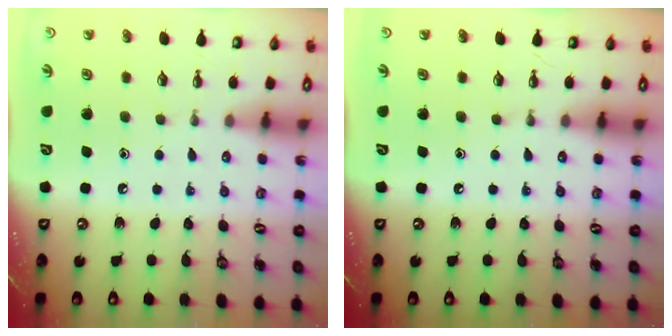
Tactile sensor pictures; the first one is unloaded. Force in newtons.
{"total": 0.0}